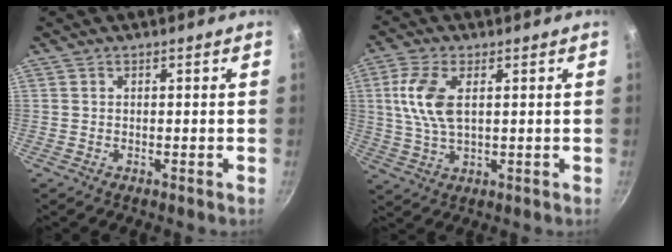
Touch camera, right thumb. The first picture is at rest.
{"total": 9.0, "force": [1.9, 4.5, 7.6], "torque": [-0.154, 0.004, 0.038]}